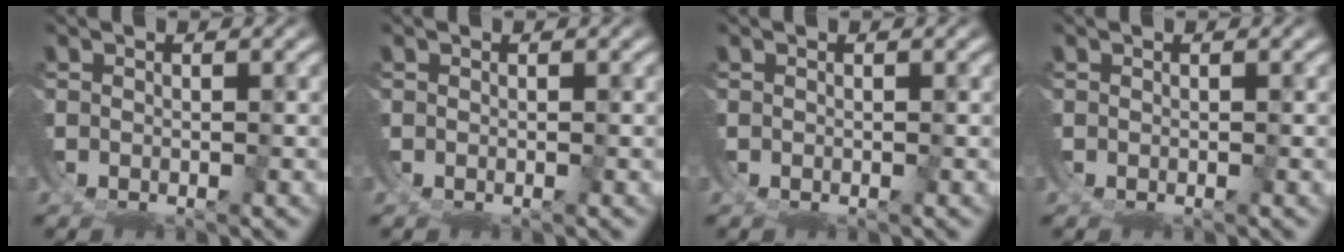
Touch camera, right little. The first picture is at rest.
{"total": 0.0}
{"total": 0.0}
{"total": 0.0}